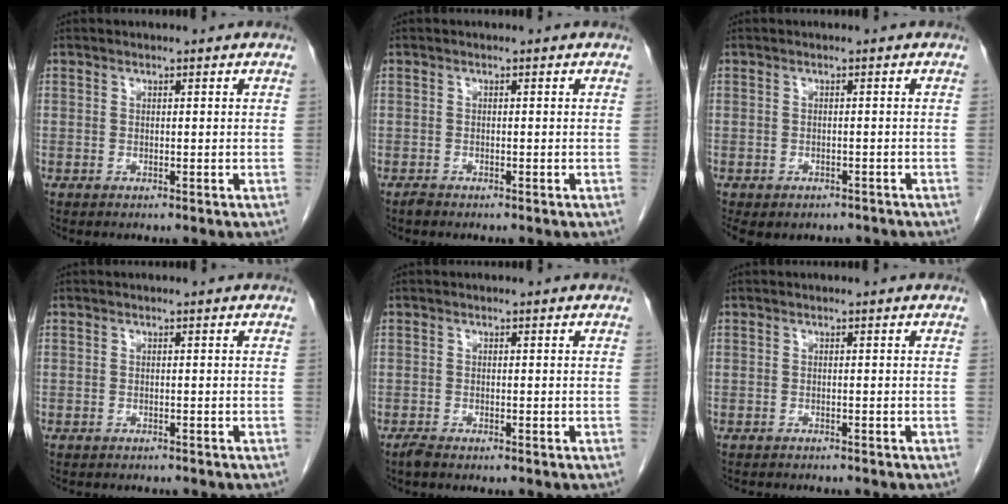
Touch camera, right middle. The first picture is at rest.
{"total": 0.7, "force": [-0.6, 0.2, 0.2], "torque": [-0.007, -0.001, -0.012]}
{"total": 7.3, "force": [-5.4, 4.2, 2.5], "torque": [-0.049, -0.001, -0.064]}
{"total": 3.5, "force": [-3.1, 0.9, 1.1], "torque": [-0.021, -0.006, -0.036]}
{"total": 1.0, "force": [-0.9, 0.1, 0.4], "torque": [-0.015, -0.003, -0.018]}
{"total": 3.9, "force": [-3.6, 0.6, 1.4], "torque": [-0.023, -0.009, -0.048]}